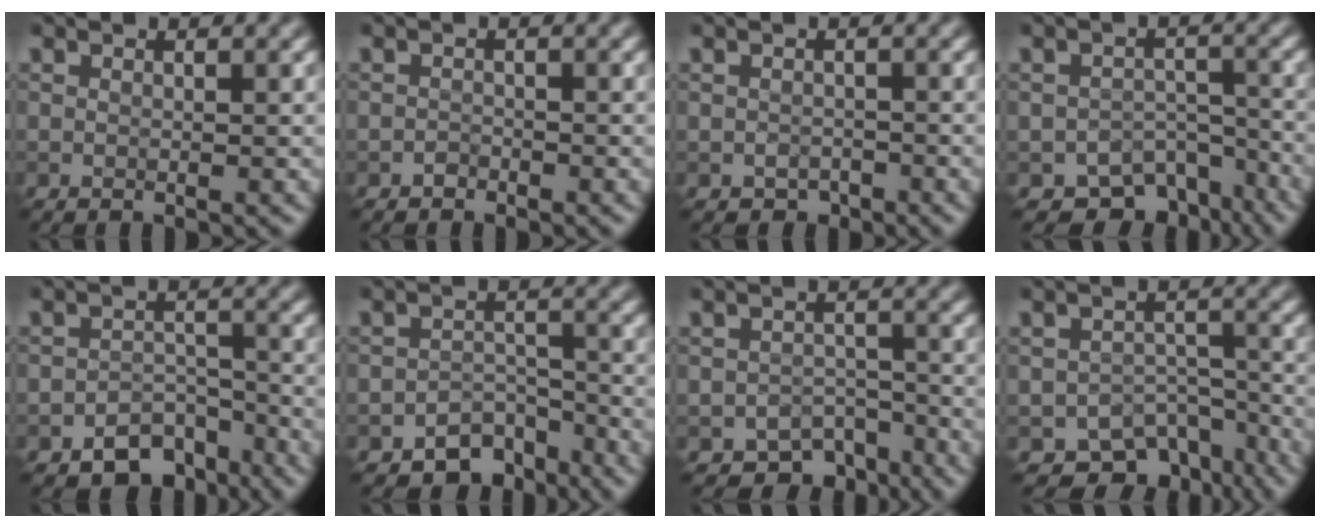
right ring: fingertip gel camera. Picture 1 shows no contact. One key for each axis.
{"total": 0.8, "fx": -0.6, "fy": 0.4, "fz": 0.0, "tx": 0.004, "ty": 0.001, "tz": -0.011}
{"total": 1.2, "fx": -0.8, "fy": 0.9, "fz": 0.3, "tx": 0.000, "ty": -0.001, "tz": -0.015}
{"total": 6.1, "fx": -4.6, "fy": 3.4, "fz": 2.1, "tx": -0.013, "ty": -0.009, "tz": -0.064}
{"total": 4.8, "fx": -3.5, "fy": 2.7, "fz": 1.8, "tx": -0.009, "ty": -0.004, "tz": -0.052}
{"total": 4.4, "fx": -3.4, "fy": 2.4, "fz": 1.3, "tx": 0.000, "ty": -0.002, "tz": -0.051}
{"total": 4.6, "fx": -3.5, "fy": 2.6, "fz": 1.6, "tx": -0.008, "ty": -0.004, "tz": -0.051}
{"total": 7.1, "fx": -5.2, "fy": 4.1, "fz": 2.5, "tx": -0.015, "ty": -0.014, "tz": -0.071}